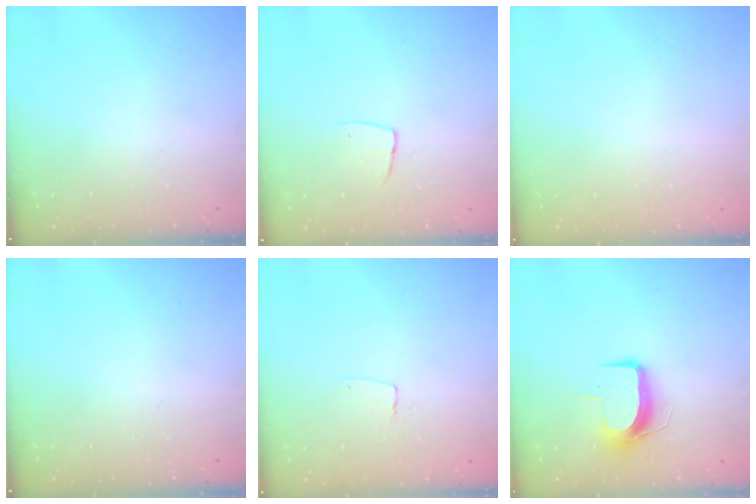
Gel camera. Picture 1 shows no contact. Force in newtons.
{"total": 5.2, "press": 5.2, "slide": 0.4}
{"total": 0.0}
{"total": 0.0}
{"total": 3.5, "press": 3.5, "slide": 0.2}
{"total": 9.5, "press": 9.5, "slide": 0.8}